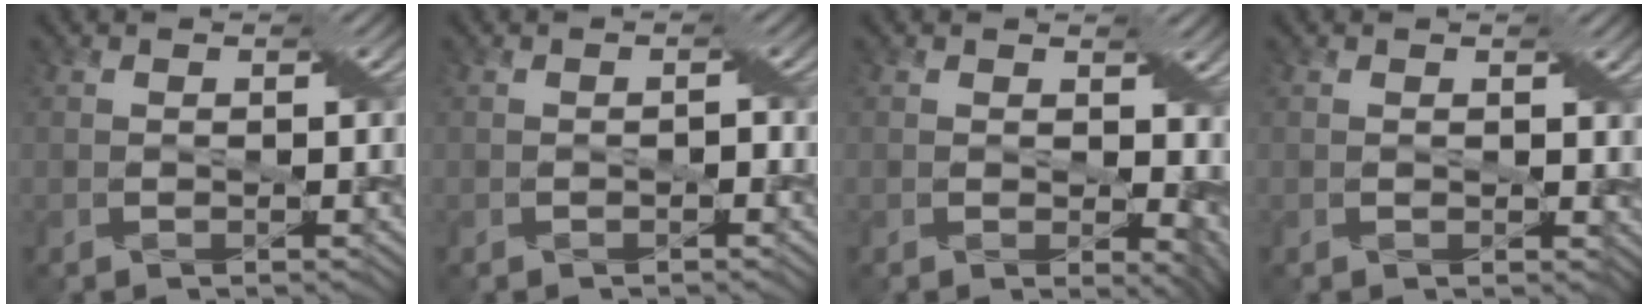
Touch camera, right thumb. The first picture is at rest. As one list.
[{"total": 0.6, "force": [-0.3, 0.3, 0.4], "torque": [-0.007, 0.003, -0.004]}, {"total": 6.1, "force": [1.2, 4.3, 4.2], "torque": [-0.044, -0.022, 0.024]}, {"total": 1.8, "force": [0.7, 1.5, 0.6], "torque": [-0.012, -0.006, 0.007]}]